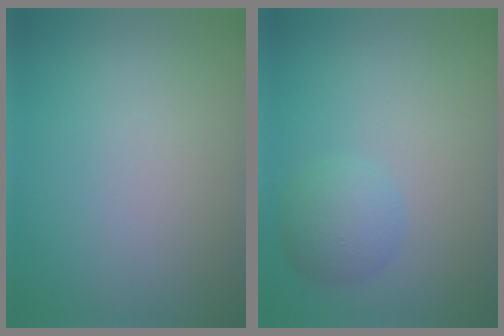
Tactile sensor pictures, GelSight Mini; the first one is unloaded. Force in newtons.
{"total": 2.8, "press": 2.8, "slide": 0.1}